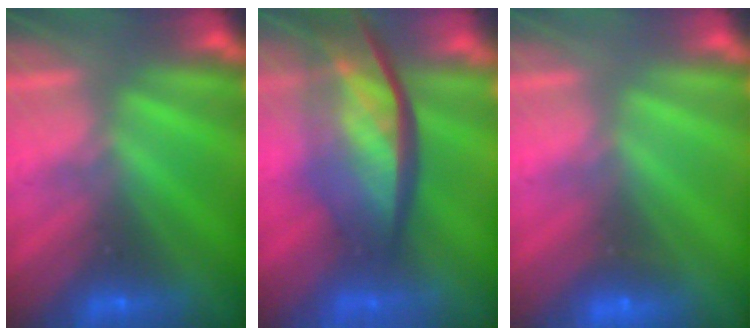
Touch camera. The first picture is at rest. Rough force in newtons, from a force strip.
{"total": 9.3}
{"total": 1.9}